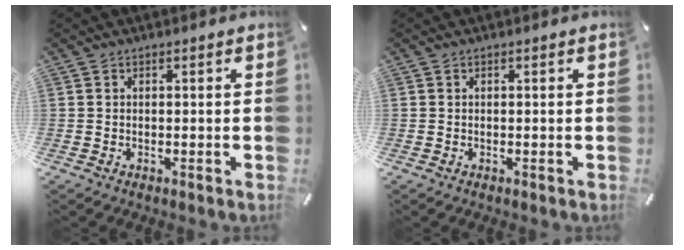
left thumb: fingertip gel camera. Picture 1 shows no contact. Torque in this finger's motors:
{"motor_torque": [-0.03, 0.08, -0.03, -0.01, 0.00]}